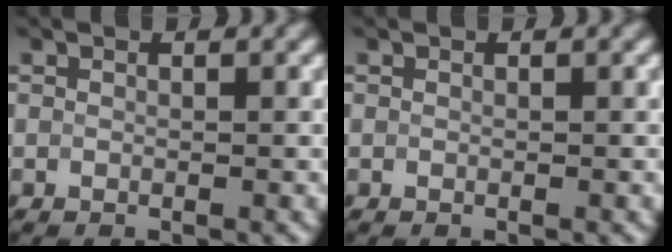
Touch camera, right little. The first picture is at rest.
{"total": 0.0}